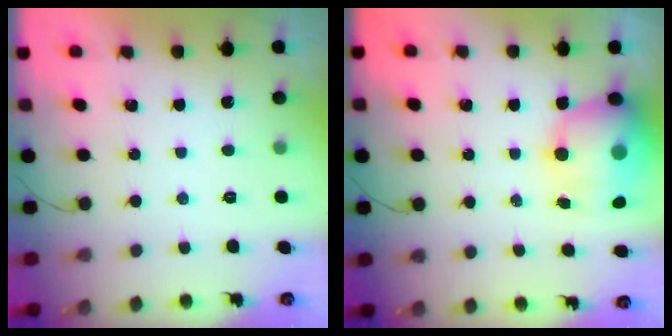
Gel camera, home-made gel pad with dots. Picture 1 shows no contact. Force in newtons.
{"total": 12.8, "press": 12.4, "slide": 3.3}